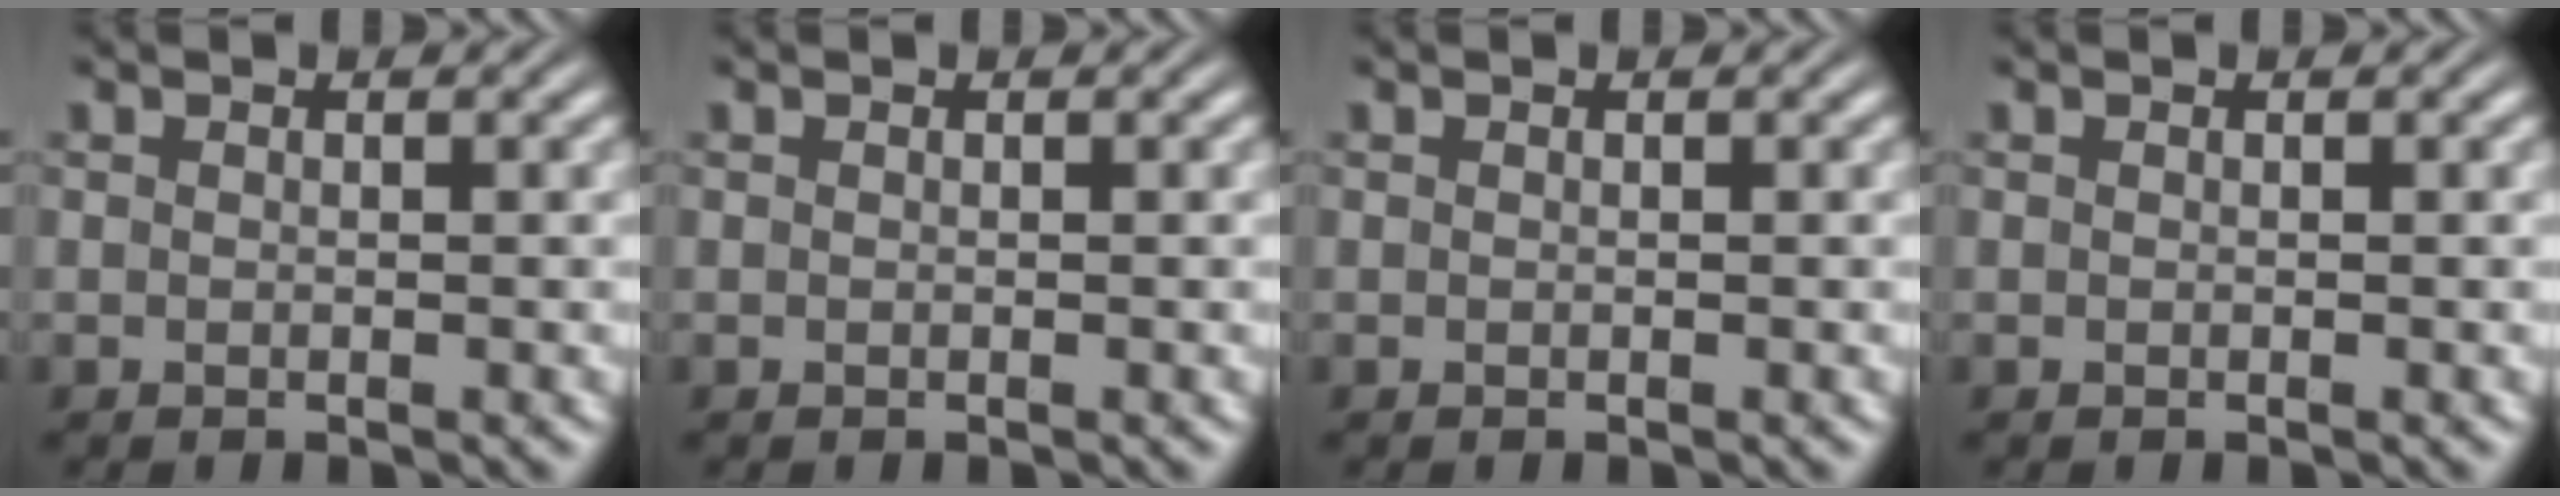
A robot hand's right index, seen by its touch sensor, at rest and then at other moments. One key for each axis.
{"total": 0.0}
{"total": 0.0}
{"total": 0.0}